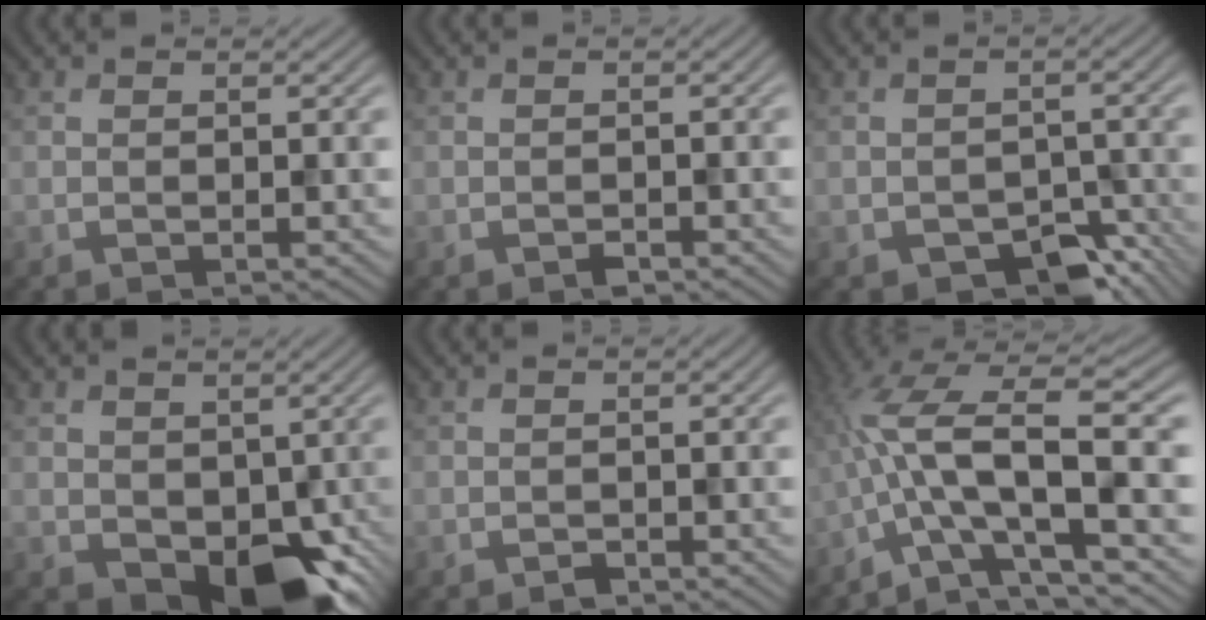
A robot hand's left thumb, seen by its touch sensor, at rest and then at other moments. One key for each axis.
{"total": 1.2, "fx": -0.8, "fy": 0.6, "fz": 0.7, "tx": -0.011, "ty": -0.001, "tz": -0.013}
{"total": 5.7, "fx": -3.4, "fy": 3.1, "fz": 3.2, "tx": -0.042, "ty": -0.014, "tz": -0.046}
{"total": 8.2, "fx": -1.8, "fy": 5.5, "fz": 5.8, "tx": -0.089, "ty": -0.027, "tz": -0.014}
{"total": 1.2, "fx": -0.9, "fy": 0.6, "fz": 0.6, "tx": -0.010, "ty": -0.001, "tz": -0.015}
{"total": 13.2, "fx": -1.9, "fy": 3.6, "fz": 12.6, "tx": -0.248, "ty": 0.013, "tz": -0.036}